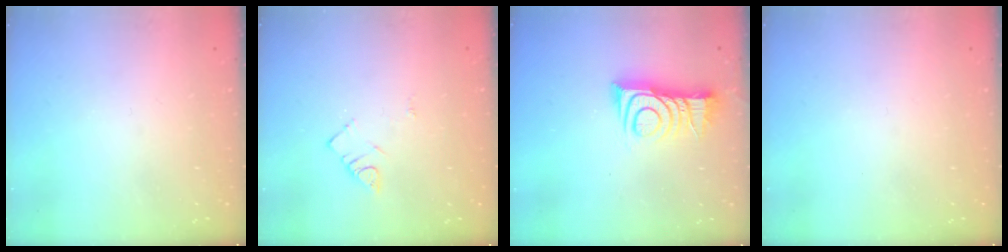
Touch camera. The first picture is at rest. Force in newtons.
{"total": 4.3, "press": 4.2, "slide": 0.7}
{"total": 11.2, "press": 11.2, "slide": 0.5}
{"total": 0.0}